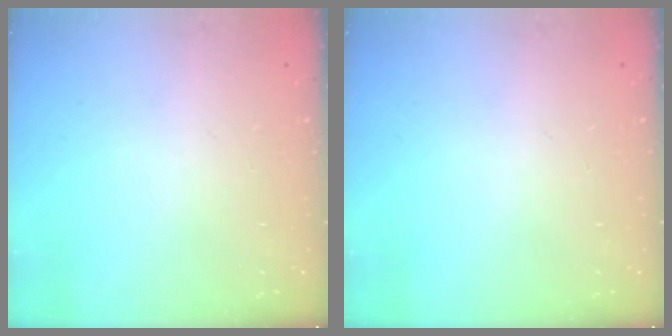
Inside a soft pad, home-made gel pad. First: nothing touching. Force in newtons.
{"total": 0.0}